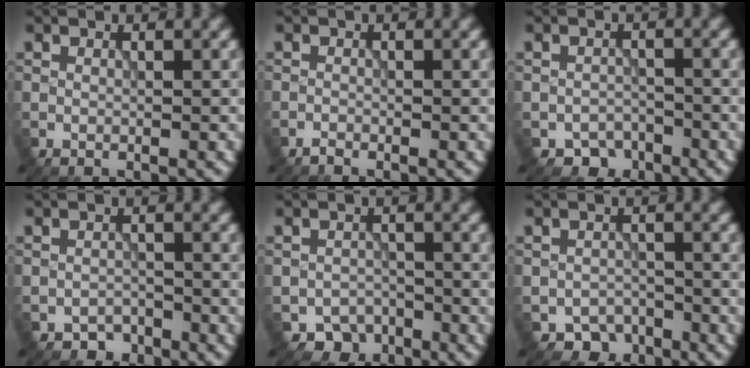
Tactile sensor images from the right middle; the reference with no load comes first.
{"total": 0.7, "force": [-0.6, 0.1, 0.2], "torque": [-0.002, 0.000, -0.012]}
{"total": 2.4, "force": [-1.8, 1.4, 0.3], "torque": [0.005, -0.001, -0.031]}
{"total": 1.7, "force": [-1.4, 1.0, 0.1], "torque": [0.005, 0.001, -0.026]}
{"total": 3.1, "force": [-2.2, 2.1, 0.6], "torque": [0.000, -0.003, -0.037]}
{"total": 2.8, "force": [-2.1, 1.8, 0.5], "torque": [0.003, -0.004, -0.033]}